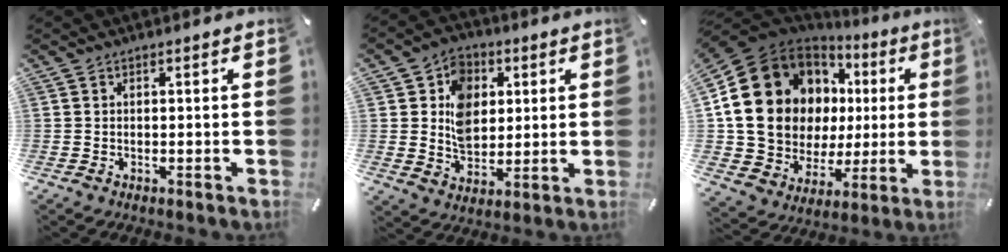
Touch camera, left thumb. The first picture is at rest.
{"total": 10.6, "force": [2.2, 8.9, 5.4], "torque": [-0.083, 0.006, 0.044]}
{"total": 20.4, "force": [4.8, 16.6, 10.9], "torque": [-0.200, -0.043, 0.109]}